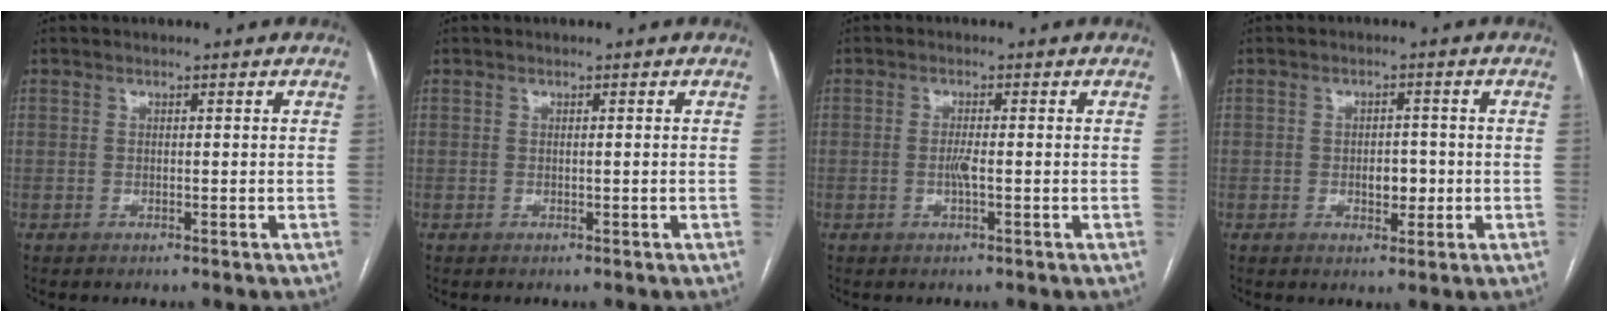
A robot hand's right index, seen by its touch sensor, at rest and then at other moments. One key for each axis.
{"total": 0.0}
{"total": 1.9, "fx": -0.4, "fy": 0.0, "fz": 1.8, "tx": -0.039, "ty": -0.002, "tz": -0.009}
{"total": 3.3, "fx": -0.6, "fy": 1.9, "fz": 2.6, "tx": -0.034, "ty": 0.003, "tz": -0.004}